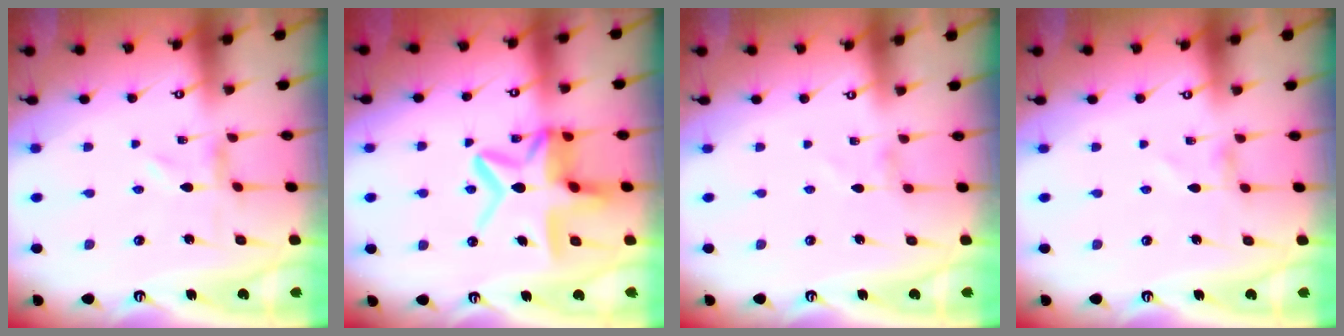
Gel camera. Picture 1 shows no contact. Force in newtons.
{"total": 14.9, "press": 14.9, "slide": 1.4}
{"total": 0.7, "press": 0.6, "slide": 0.1}
{"total": 1.1, "press": 1.0, "slide": 0.3}